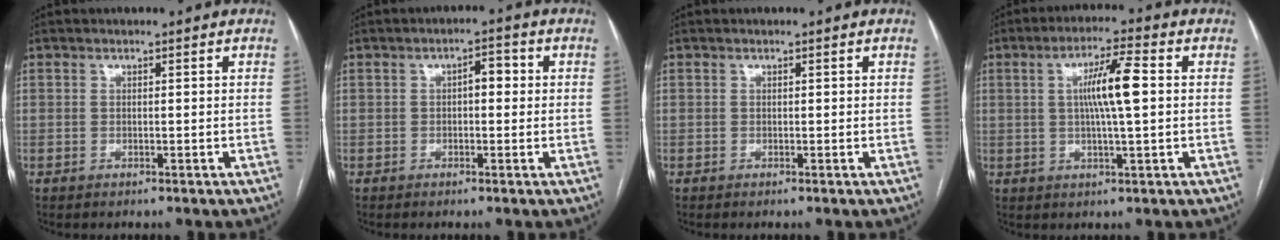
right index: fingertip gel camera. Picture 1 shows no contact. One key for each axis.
{"total": 3.1, "fx": 0.3, "fy": 1.3, "fz": 2.8, "tx": -0.040, "ty": 0.015, "tz": 0.001}
{"total": 0.0}
{"total": 7.9, "fx": 1.0, "fy": 0.4, "fz": 7.8, "tx": -0.140, "ty": 0.006, "tz": 0.014}